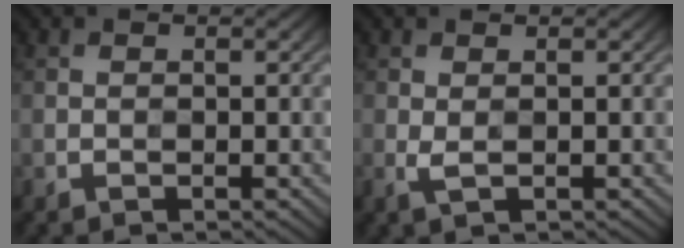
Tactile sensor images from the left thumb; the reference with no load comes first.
{"total": 1.2, "force": [0.1, 0.5, 1.1], "torque": [-0.034, 0.001, 0.002]}